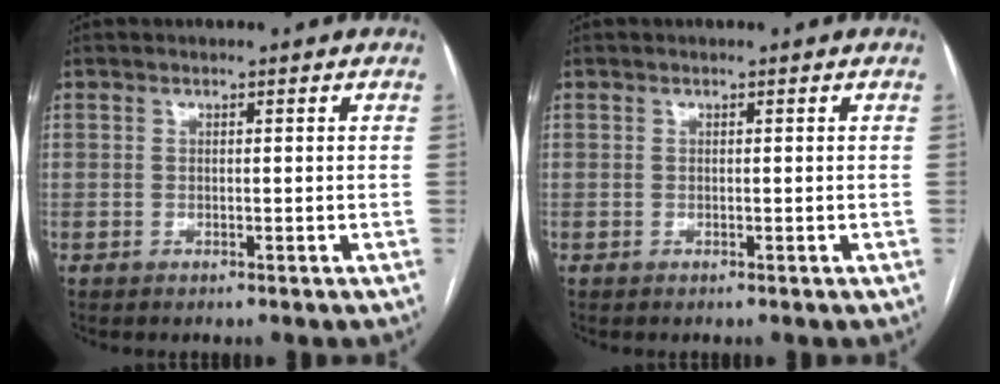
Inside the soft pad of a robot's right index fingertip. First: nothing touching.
{"total": 0.0}